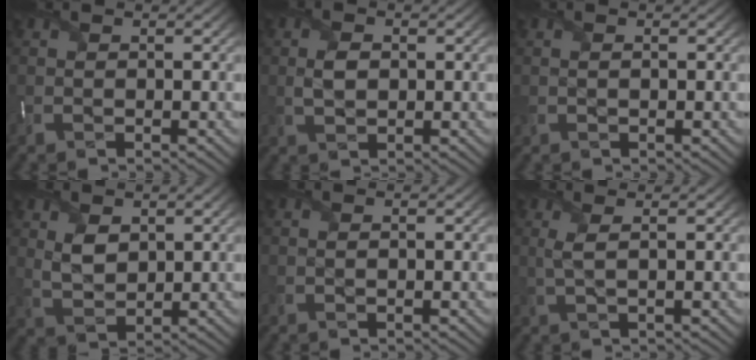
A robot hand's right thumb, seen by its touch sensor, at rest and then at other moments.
{"total": 2.8, "force": [0.2, 1.8, 2.1], "torque": [-0.050, -0.003, 0.004]}
{"total": 0.0}
{"total": 3.9, "force": [1.6, 2.5, 2.6], "torque": [-0.065, -0.008, 0.036]}
{"total": 0.6, "force": [0.0, 0.2, 0.5], "torque": [-0.012, -0.001, 0.002]}
{"total": 2.2, "force": [0.6, 0.4, 2.1], "torque": [-0.043, 0.005, 0.011]}